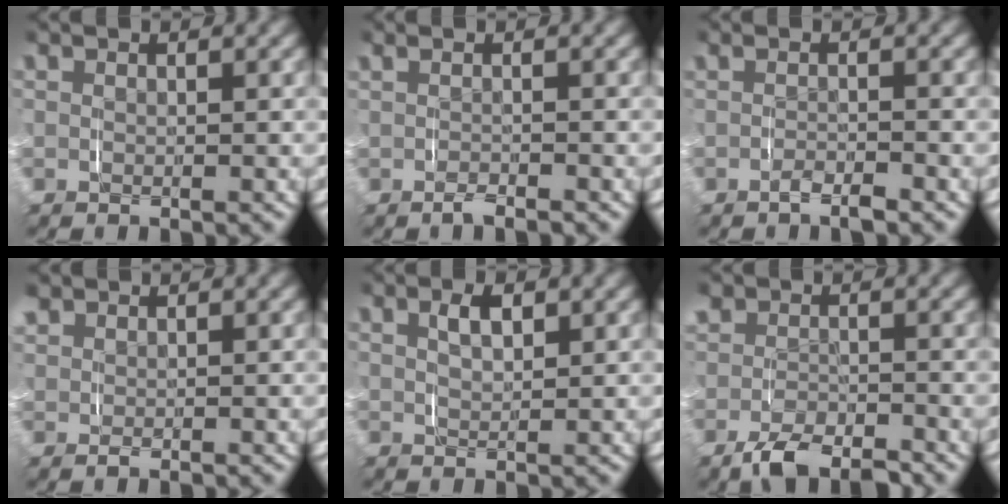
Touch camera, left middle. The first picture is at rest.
{"total": 1.2, "force": [-0.6, 0.3, 1.0], "torque": [-0.015, 0.008, -0.013]}
{"total": 1.3, "force": [-0.9, 0.0, 0.9], "torque": [-0.018, 0.004, -0.019]}
{"total": 0.9, "force": [0.7, 0.5, 0.3], "torque": [-0.018, 0.003, 0.017]}
{"total": 2.1, "force": [0.9, 0.8, 1.7], "torque": [-0.026, -0.001, 0.019]}
{"total": 3.1, "force": [-2.2, 1.4, 1.7], "torque": [-0.034, -0.006, -0.035]}